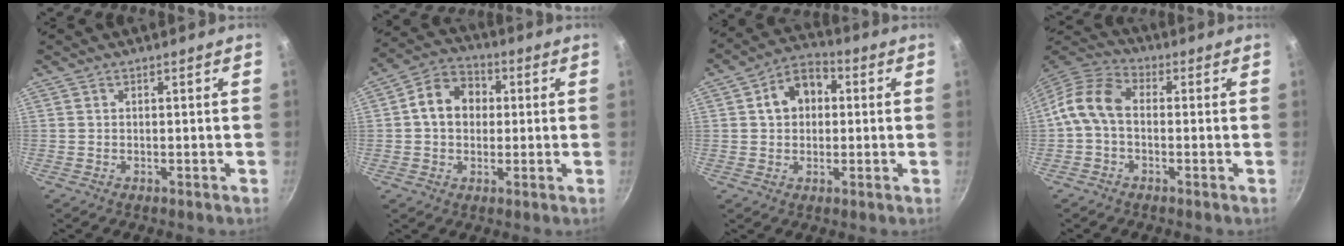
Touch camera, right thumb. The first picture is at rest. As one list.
[{"total": 9.7, "force": [1.0, 7.8, 5.7], "torque": [-0.066, 0.022, -0.001]}, {"total": 9.0, "force": [1.6, 6.8, 5.8], "torque": [-0.057, 0.021, 0.012]}, {"total": 8.5, "force": [-0.7, 5.8, 6.3], "torque": [-0.122, 0.034, -0.032]}]